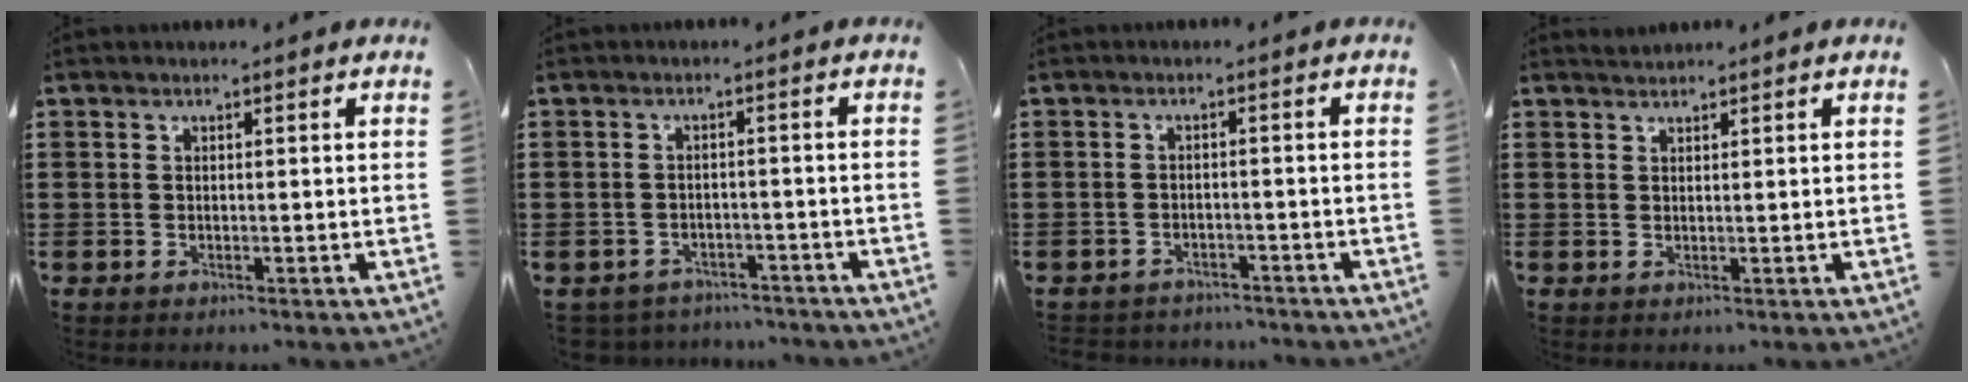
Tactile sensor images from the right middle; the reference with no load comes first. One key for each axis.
{"total": 2.5, "fx": -2.4, "fy": 0.4, "fz": -0.3, "tx": -0.003, "ty": 0.002, "tz": -0.055}
{"total": 2.2, "fx": -2.1, "fy": 0.4, "fz": -0.2, "tx": -0.004, "ty": -0.001, "tz": -0.049}
{"total": 1.2, "fx": 1.2, "fy": 0.0, "fz": 0.0, "tx": -0.003, "ty": -0.001, "tz": 0.023}